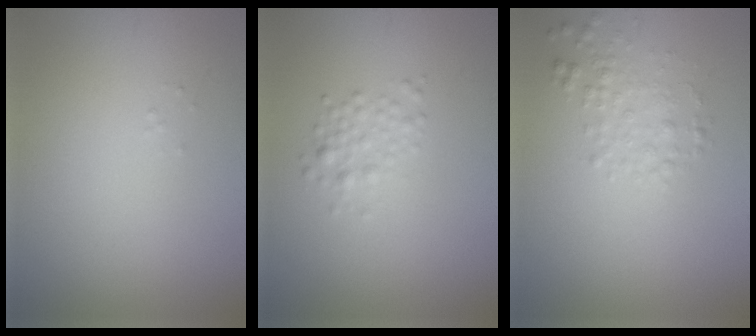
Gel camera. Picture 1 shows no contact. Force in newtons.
{"total": 1.7, "press": 1.7, "slide": 0.0}
{"total": 2.0, "press": 2.0, "slide": 0.1}